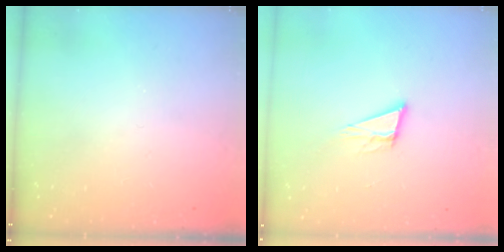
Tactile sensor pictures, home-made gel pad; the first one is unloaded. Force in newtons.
{"total": 10.3, "press": 9.7, "slide": 3.3}